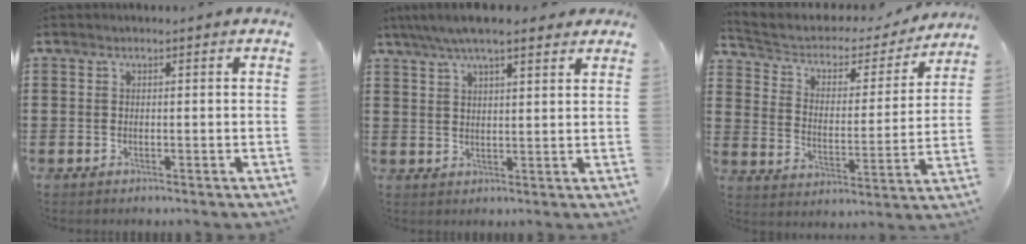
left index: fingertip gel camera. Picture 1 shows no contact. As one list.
[{"total": 6.3, "force": [4.9, 1.3, 3.8], "torque": [-0.085, -0.002, 0.087]}, {"total": 3.6, "force": [2.4, 2.2, 1.4], "torque": [-0.046, -0.019, 0.031]}]